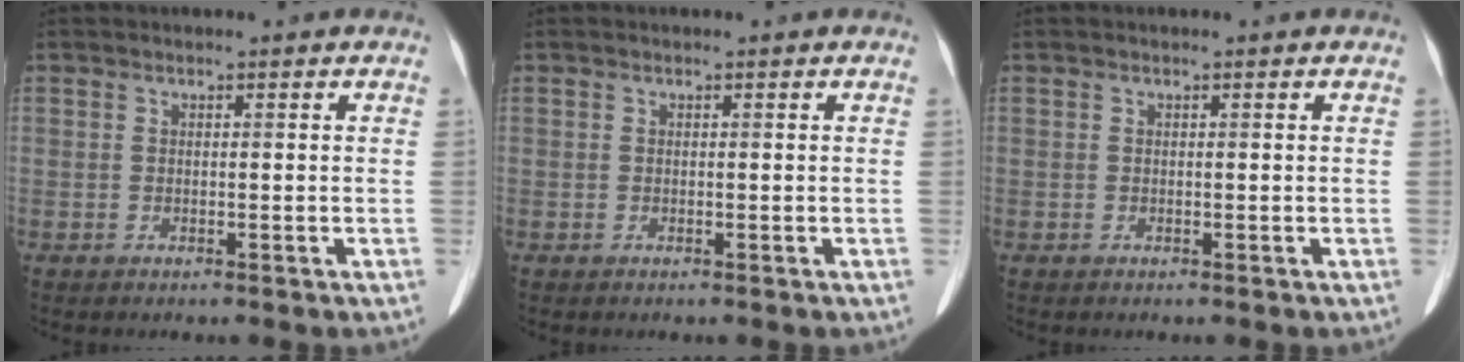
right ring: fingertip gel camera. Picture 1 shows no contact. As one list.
[{"total": 0.0}, {"total": 0.0}]